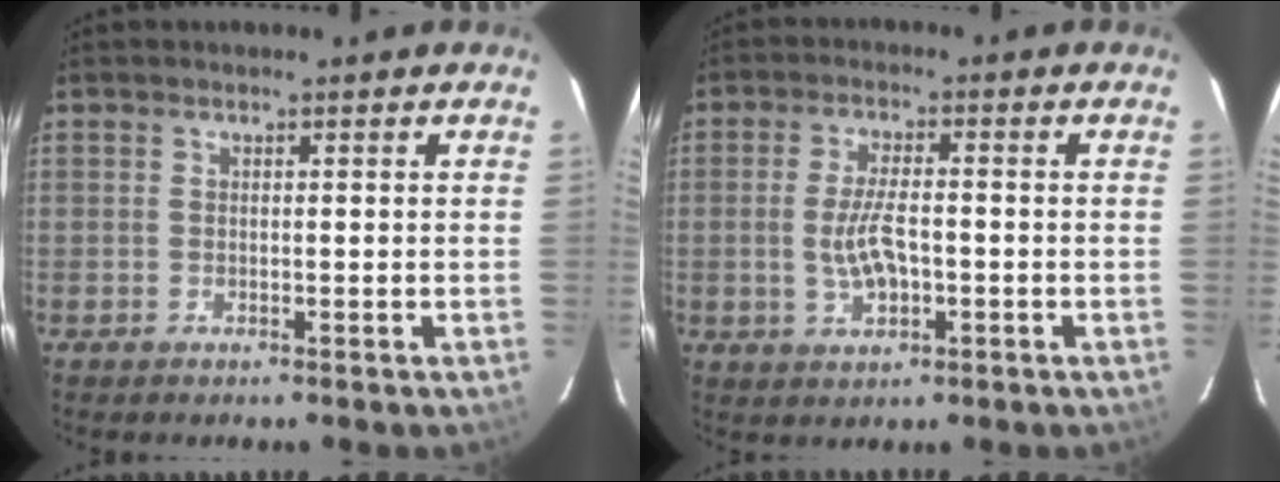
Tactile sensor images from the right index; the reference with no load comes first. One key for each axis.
{"total": 6.8, "fx": -1.2, "fy": 2.8, "fz": 6.1, "tx": -0.121, "ty": -0.002, "tz": -0.017}